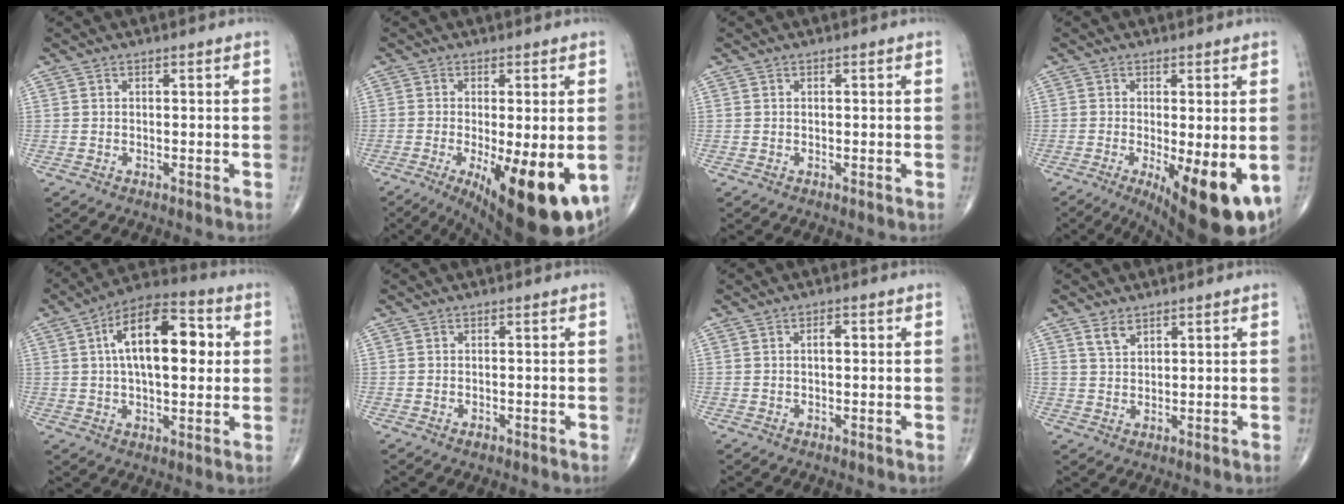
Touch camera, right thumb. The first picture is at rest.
{"total": 17.9, "force": [-5.7, 5.6, 16.0], "torque": [-0.193, -0.027, -0.068]}
{"total": 0.0}
{"total": 14.5, "force": [-4.5, 4.6, 13.1], "torque": [-0.148, -0.022, -0.052]}
{"total": 17.4, "force": [3.3, 8.3, 14.9], "torque": [-0.221, 0.020, 0.046]}
{"total": 0.8, "force": [-0.4, 0.4, 0.5], "torque": [-0.006, 0.000, -0.006]}
{"total": 1.7, "force": [0.2, 0.9, 1.4], "torque": [-0.024, 0.005, 0.002]}
{"total": 2.8, "force": [2.0, 1.5, 1.4], "torque": [-0.022, -0.012, 0.043]}